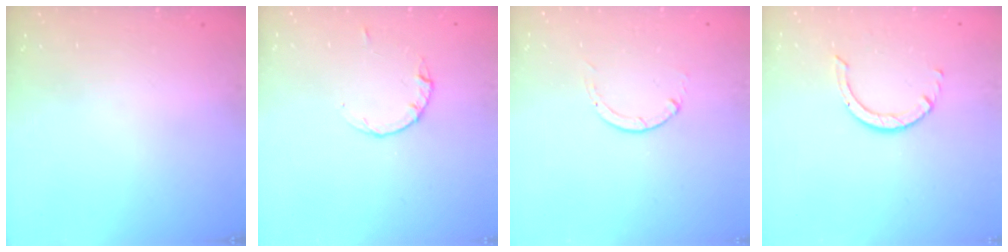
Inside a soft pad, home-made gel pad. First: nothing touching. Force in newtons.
{"total": 2.8, "press": 2.8, "slide": 0.4}
{"total": 0.0}
{"total": 3.6, "press": 3.6, "slide": 0.6}